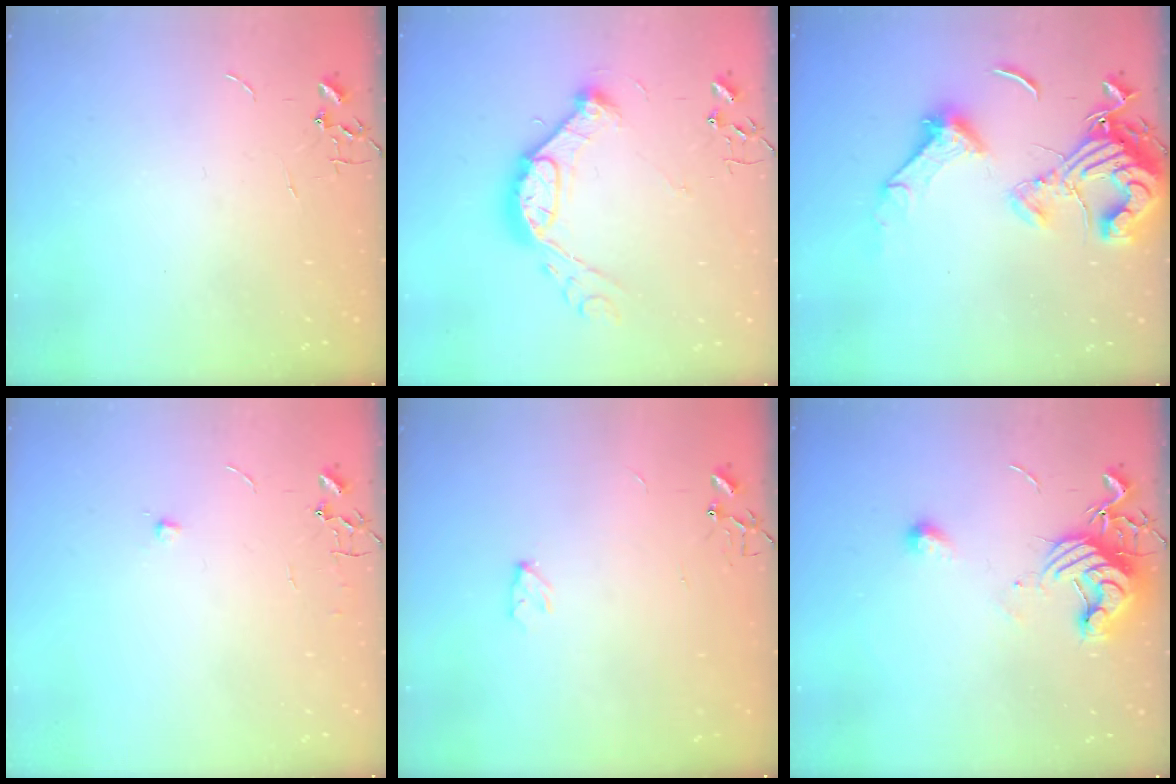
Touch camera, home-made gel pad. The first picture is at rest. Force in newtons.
{"total": 14.9, "press": 14.9, "slide": 1.4}
{"total": 17.4, "press": 17.4, "slide": 1.8}
{"total": 5.1, "press": 5.1, "slide": 0.6}
{"total": 3.7, "press": 3.7, "slide": 0.6}
{"total": 12.4, "press": 12.4, "slide": 0.4}